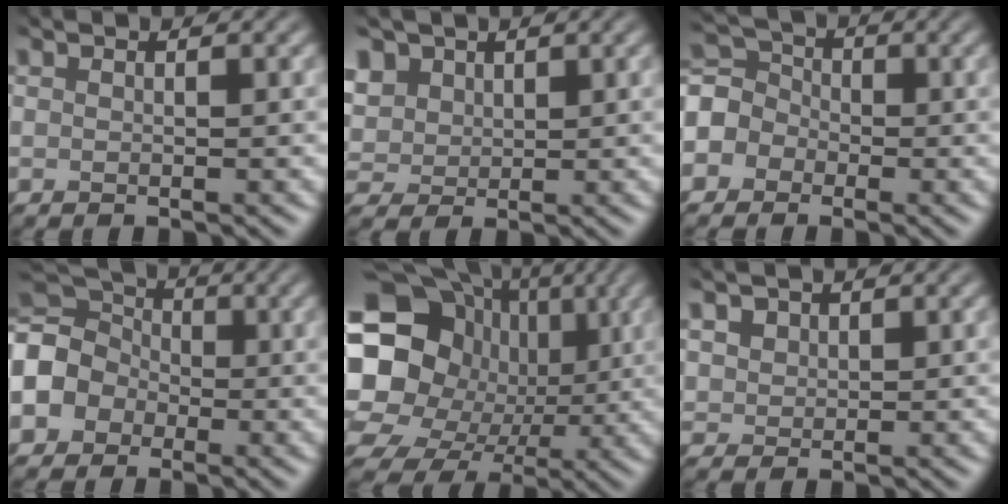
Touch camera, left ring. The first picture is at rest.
{"total": 3.3, "force": [1.7, 2.7, 1.0], "torque": [-0.051, -0.001, 0.045]}
{"total": 4.4, "force": [-2.2, 3.7, 0.8], "torque": [-0.020, 0.015, -0.043]}
{"total": 7.7, "force": [-2.2, 6.5, 3.5], "torque": [-0.096, 0.008, -0.057]}
{"total": 16.3, "force": [0.7, 14.2, 8.0], "torque": [-0.166, 0.000, 0.011]}
{"total": 1.5, "force": [1.1, 1.0, 0.3], "torque": [-0.017, 0.001, 0.037]}